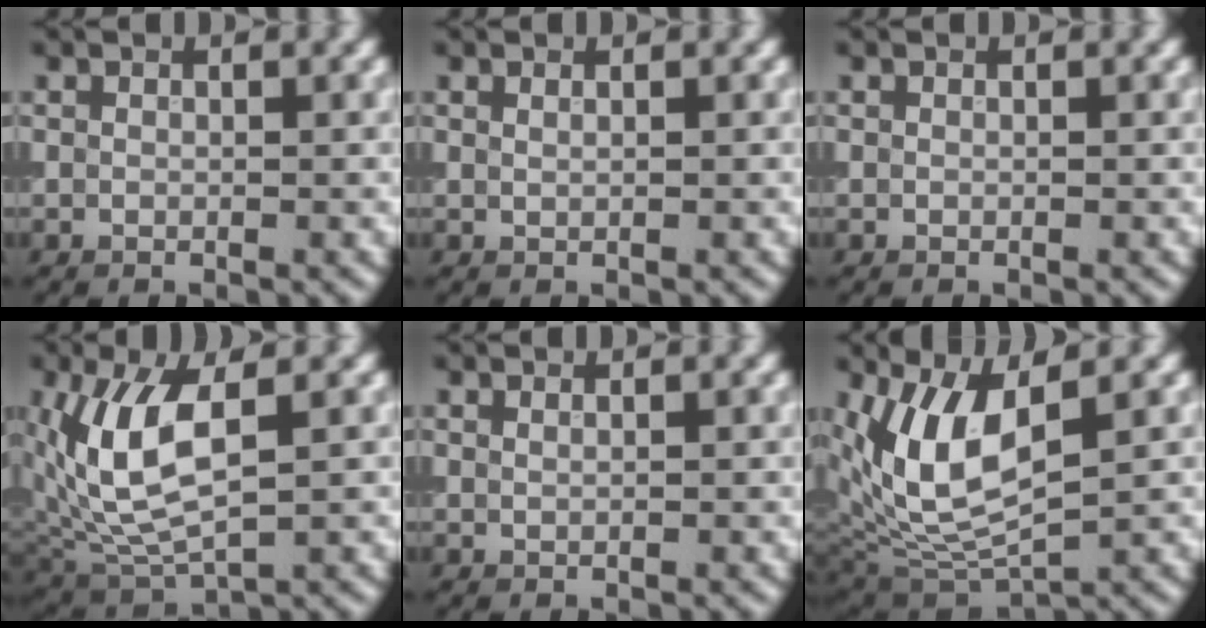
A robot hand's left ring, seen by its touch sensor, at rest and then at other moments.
{"total": 0.0}
{"total": 0.0}
{"total": 7.7, "force": [1.3, 3.8, 6.6], "torque": [-0.148, 0.001, 0.025]}
{"total": 0.0}
{"total": 7.7, "force": [2.0, 3.4, 6.6], "torque": [-0.143, -0.014, 0.041]}